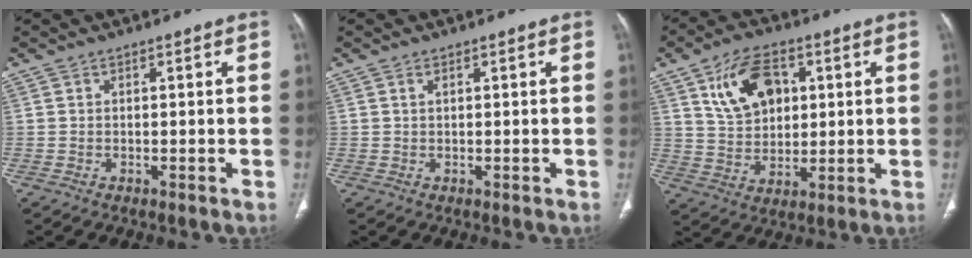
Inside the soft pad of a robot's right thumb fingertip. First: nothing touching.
{"total": 0.7, "force": [0.4, 0.3, 0.5], "torque": [-0.012, 0.001, 0.007]}
{"total": 12.2, "force": [4.3, 8.0, 8.2], "torque": [-0.115, -0.008, 0.083]}